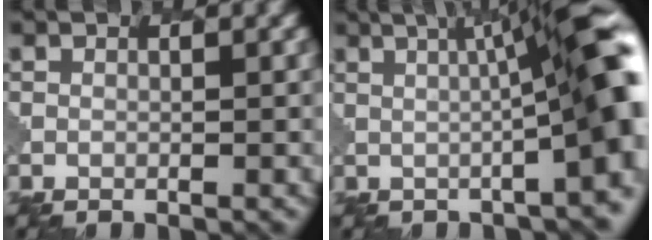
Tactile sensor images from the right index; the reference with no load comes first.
{"total": 10.6, "force": [0.6, 1.9, 10.5], "torque": [-0.100, 0.027, 0.007]}